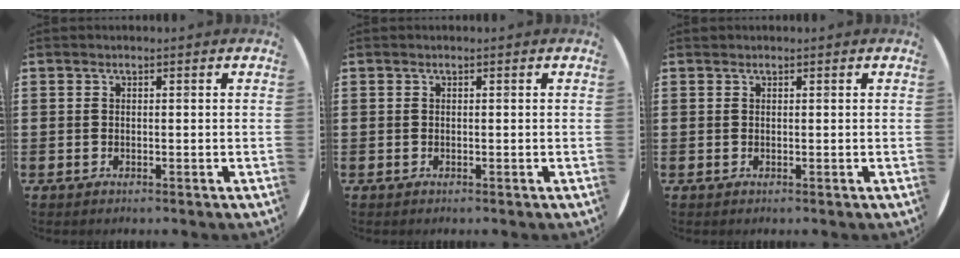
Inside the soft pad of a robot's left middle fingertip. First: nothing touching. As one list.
[{"total": 0.0}, {"total": 0.0}]